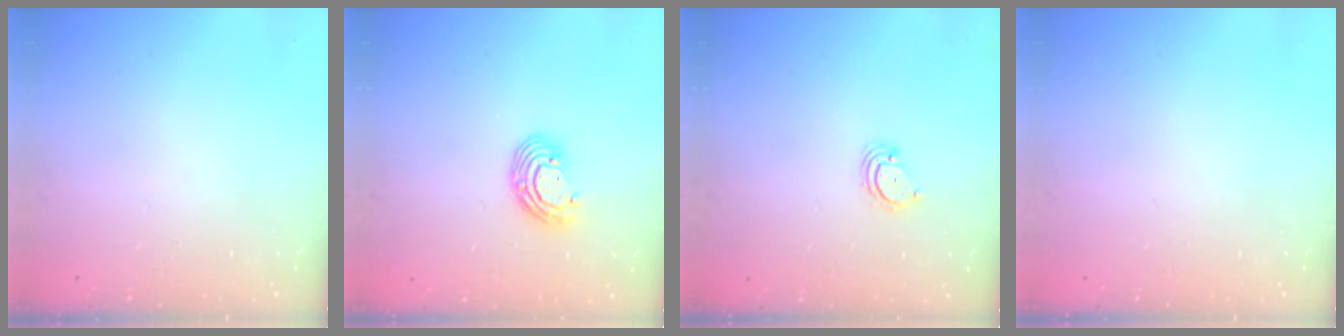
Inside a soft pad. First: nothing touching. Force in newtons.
{"total": 9.0, "press": 9.0, "slide": 0.7}
{"total": 2.8, "press": 2.8, "slide": 0.3}
{"total": 0.0}